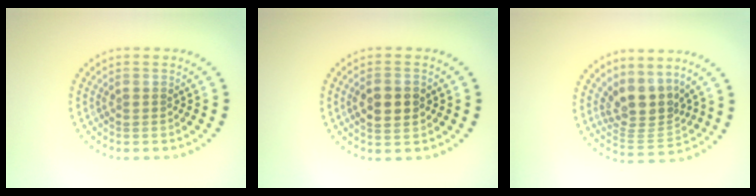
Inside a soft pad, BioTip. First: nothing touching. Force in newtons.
{"total": 3.6, "press": 3.6, "slide": 0.3}
{"total": 4.0, "press": 3.2, "slide": 2.5}